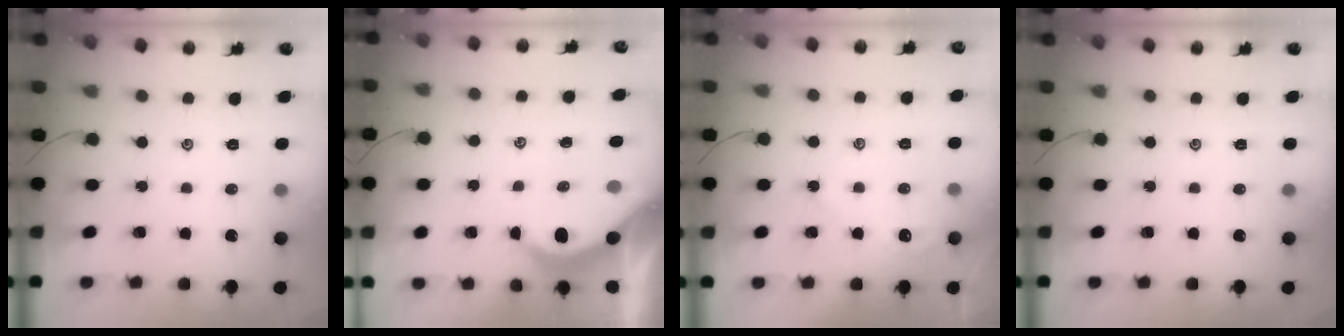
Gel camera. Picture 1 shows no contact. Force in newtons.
{"total": 3.8, "press": 3.7, "slide": 0.4}
{"total": 2.2, "press": 2.2, "slide": 0.3}
{"total": 0.0}